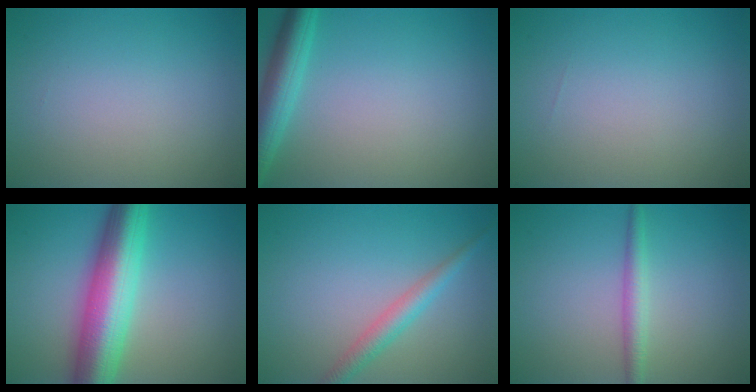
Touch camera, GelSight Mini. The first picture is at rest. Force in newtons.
{"total": 4.2, "press": 4.2, "slide": 0.2}
{"total": 0.0}
{"total": 9.5, "press": 9.5, "slide": 0.1}
{"total": 2.5, "press": 2.5, "slide": 0.1}
{"total": 2.1, "press": 2.1, "slide": 0.0}